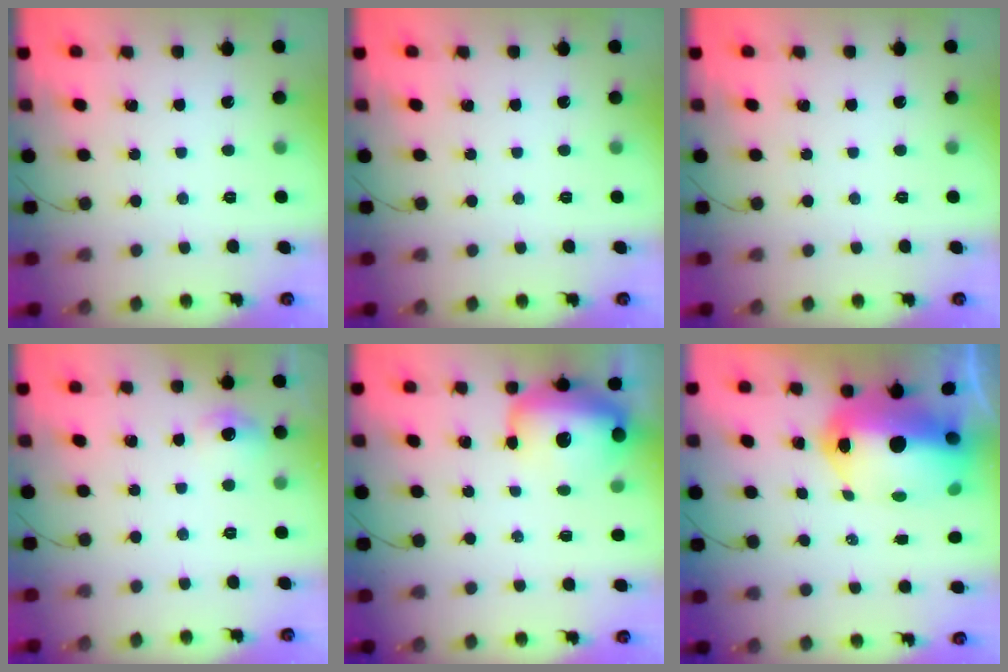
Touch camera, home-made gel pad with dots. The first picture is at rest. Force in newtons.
{"total": 0.0}
{"total": 0.0}
{"total": 5.4, "press": 5.2, "slide": 1.6}
{"total": 22.4, "press": 19.2, "slide": 11.5}
{"total": 17.6, "press": 17.2, "slide": 4.0}